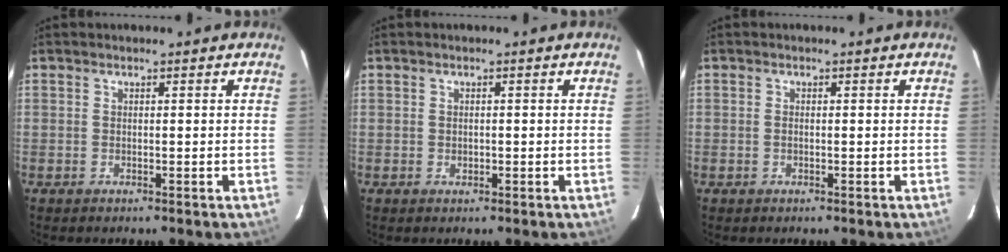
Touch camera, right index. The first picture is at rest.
{"total": 0.8, "force": [0.0, 0.7, 0.2], "torque": [-0.001, 0.000, 0.001]}
{"total": 0.6, "force": [-0.1, 0.4, 0.4], "torque": [-0.009, 0.000, -0.003]}